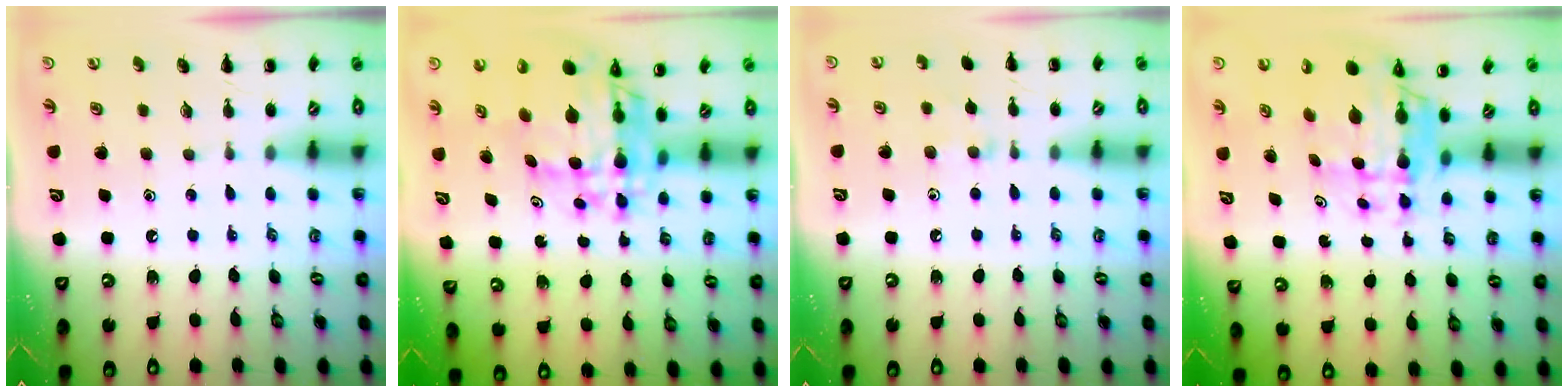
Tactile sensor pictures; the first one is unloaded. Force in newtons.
{"total": 11.0, "press": 10.4, "slide": 3.7}
{"total": 6.5, "press": 6.2, "slide": 1.8}
{"total": 7.8, "press": 7.3, "slide": 2.7}